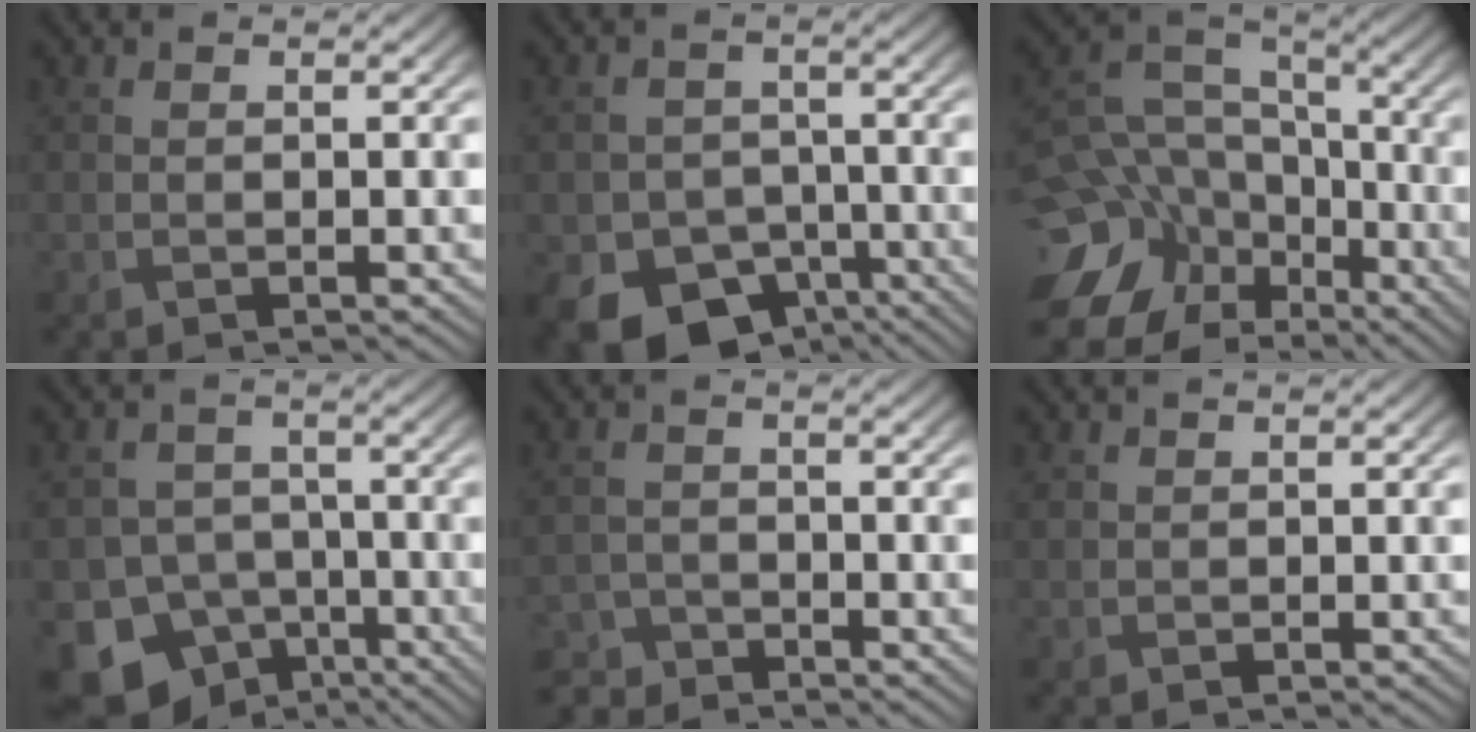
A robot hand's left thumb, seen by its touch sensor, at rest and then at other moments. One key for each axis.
{"total": 11.5, "fx": -6.7, "fy": 8.2, "fz": 4.5, "tx": -0.087, "ty": -0.036, "tz": -0.108}
{"total": 17.1, "fx": -7.3, "fy": 12.9, "fz": 8.5, "tx": -0.219, "ty": -0.027, "tz": -0.105}
{"total": 13.4, "fx": -8.3, "fy": 9.9, "fz": 3.5, "tx": -0.088, "ty": -0.043, "tz": -0.137}
{"total": 3.0, "fx": -2.9, "fy": 0.8, "fz": 0.1, "tx": -0.004, "ty": 0.000, "tz": -0.060}
{"total": 0.7, "fx": 0.3, "fy": 0.6, "fz": 0.1, "tx": -0.005, "ty": 0.000, "tz": 0.007}